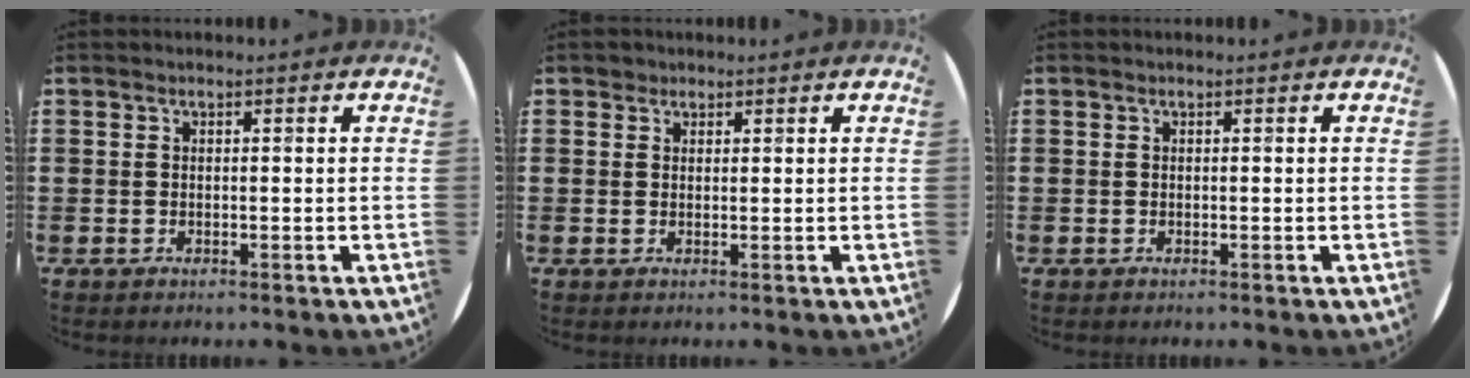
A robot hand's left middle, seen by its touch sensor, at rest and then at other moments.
{"total": 1.1, "force": [0.9, 0.6, -0.1], "torque": [0.009, 0.000, 0.016]}
{"total": 0.0}